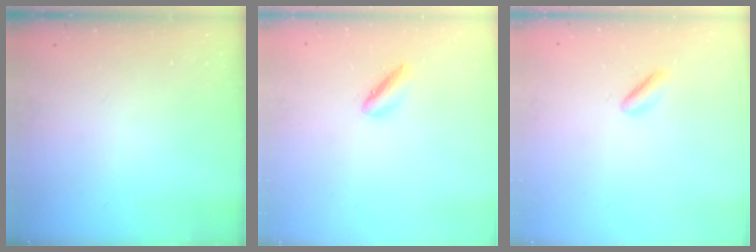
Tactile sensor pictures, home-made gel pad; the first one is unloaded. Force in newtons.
{"total": 2.0, "press": 1.9, "slide": 0.5}
{"total": 1.1, "press": 0.8, "slide": 0.8}